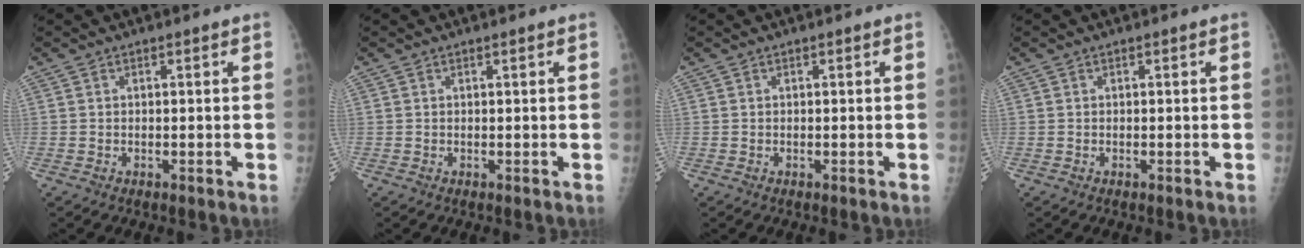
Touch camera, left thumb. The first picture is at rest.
{"total": 0.0}
{"total": 0.0}
{"total": 0.0}